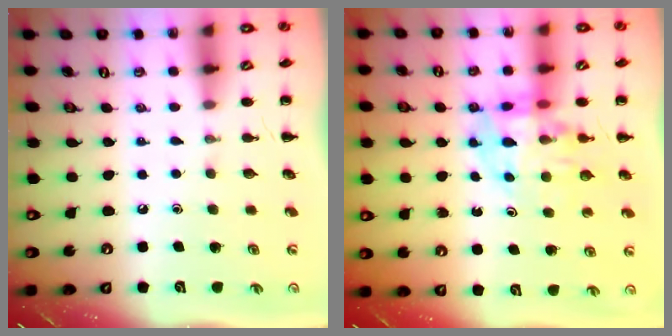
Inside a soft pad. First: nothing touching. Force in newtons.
{"total": 10.2, "press": 9.8, "slide": 3.0}